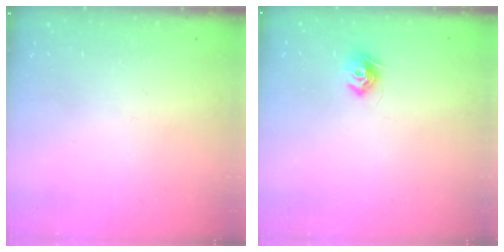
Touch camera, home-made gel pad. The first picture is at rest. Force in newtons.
{"total": 8.2, "press": 8.2, "slide": 0.1}